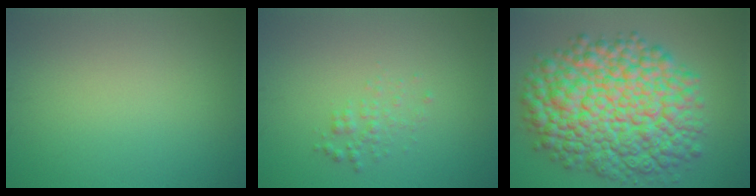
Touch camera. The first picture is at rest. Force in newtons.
{"total": 1.3, "press": 1.3, "slide": 0.0}
{"total": 14.3, "press": 14.3, "slide": 0.3}